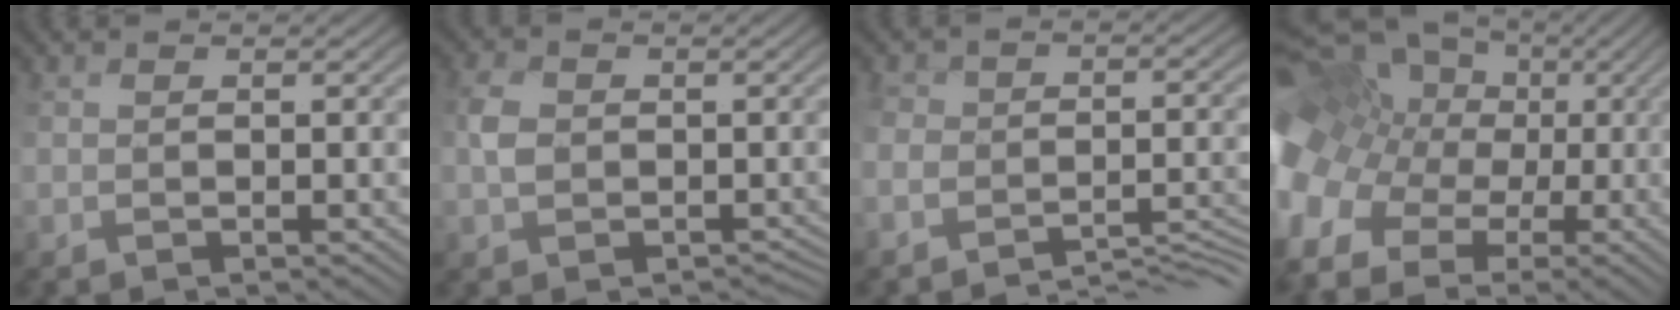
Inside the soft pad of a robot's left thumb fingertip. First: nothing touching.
{"total": 2.6, "force": [-0.2, 2.5, 0.7], "torque": [-0.012, 0.004, -0.013]}
{"total": 6.4, "force": [-5.2, 3.0, 2.1], "torque": [-0.040, 0.011, -0.078]}
{"total": 13.8, "force": [0.1, 11.1, 8.2], "torque": [-0.215, 0.029, 0.005]}